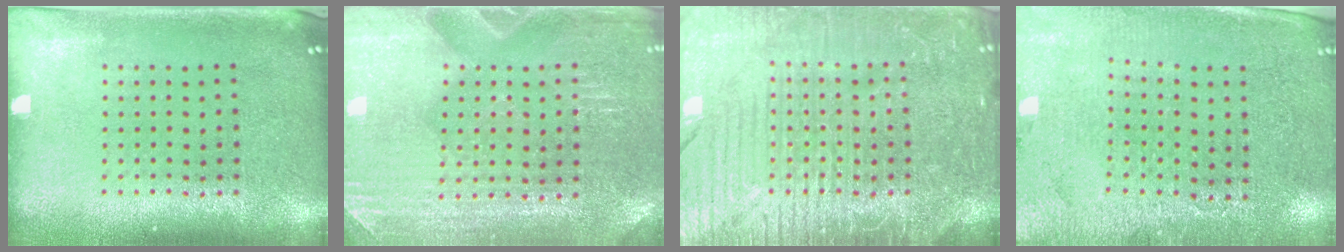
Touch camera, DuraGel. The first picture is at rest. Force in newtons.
{"total": 3.1, "press": 3.1, "slide": 0.3}
{"total": 7.2, "press": 7.2, "slide": 0.9}
{"total": 3.0, "press": 2.9, "slide": 0.8}